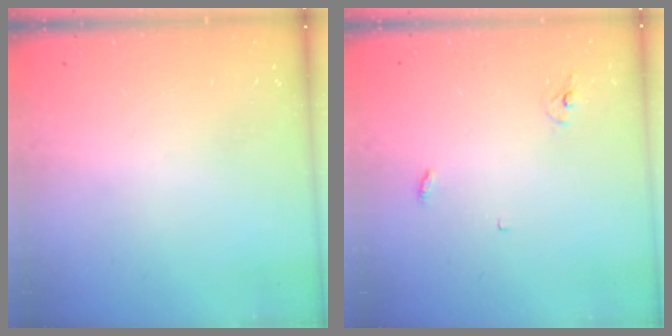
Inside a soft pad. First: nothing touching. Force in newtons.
{"total": 2.9, "press": 2.9, "slide": 0.2}